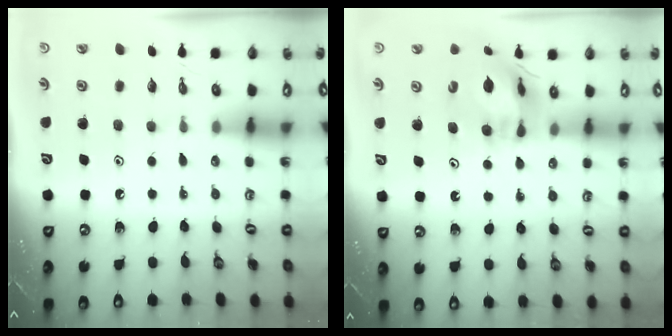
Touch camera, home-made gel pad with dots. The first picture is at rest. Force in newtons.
{"total": 12.6, "press": 12.6, "slide": 1.5}